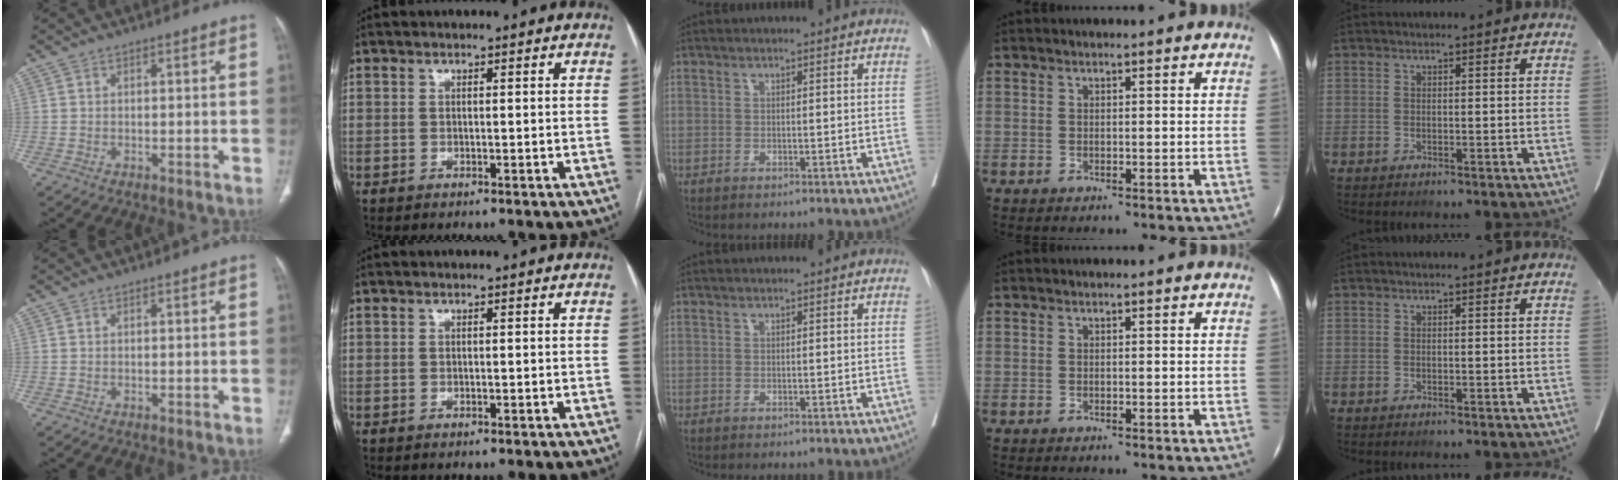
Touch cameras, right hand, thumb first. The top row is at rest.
{}